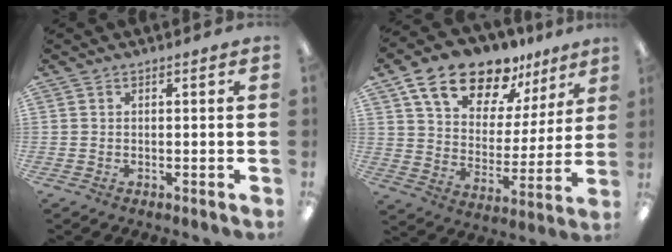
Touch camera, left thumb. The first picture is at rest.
{"total": 16.7, "force": [12.8, 8.3, 7.0], "torque": [-0.127, -0.078, 0.232]}